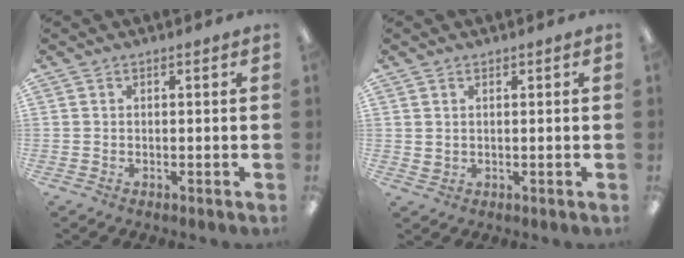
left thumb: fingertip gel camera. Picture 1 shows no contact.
{"total": 1.3, "force": [1.0, 0.9, 0.3], "torque": [-0.007, 0.002, 0.018]}